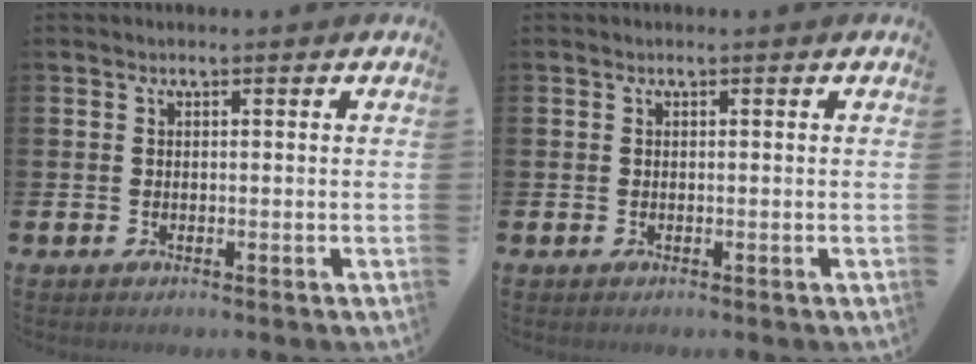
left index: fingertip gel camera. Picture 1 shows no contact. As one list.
[{"total": 0.0}]